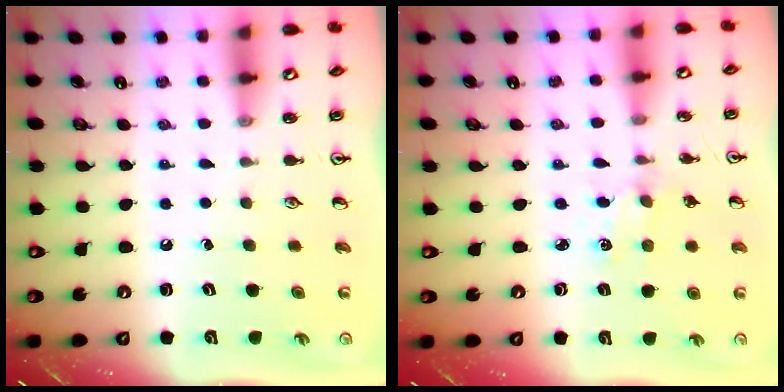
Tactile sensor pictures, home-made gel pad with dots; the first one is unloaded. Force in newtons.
{"total": 1.1, "press": 1.1, "slide": 0.2}